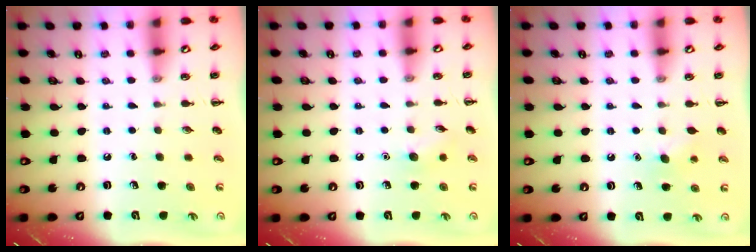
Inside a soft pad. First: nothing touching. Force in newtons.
{"total": 6.9, "press": 6.6, "slide": 1.9}
{"total": 5.4, "press": 5.3, "slide": 1.0}